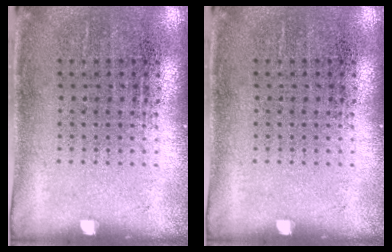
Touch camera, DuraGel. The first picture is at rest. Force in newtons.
{"total": 0.0}